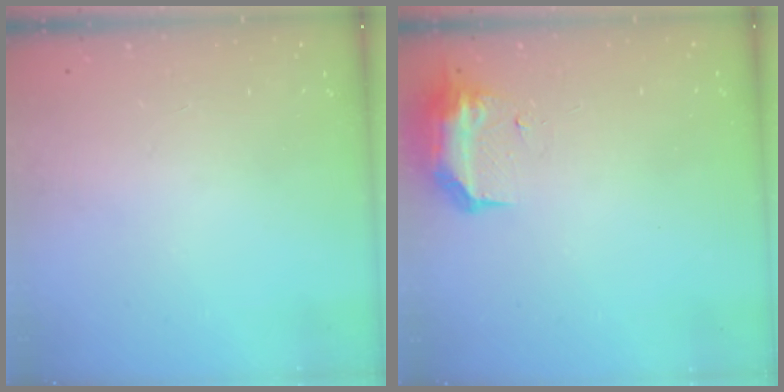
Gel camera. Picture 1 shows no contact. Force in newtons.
{"total": 8.4, "press": 8.3, "slide": 1.4}